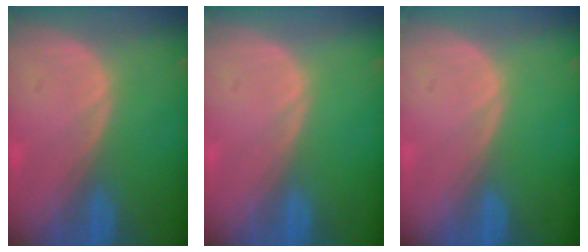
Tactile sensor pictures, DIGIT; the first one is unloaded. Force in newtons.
{"total": 0.0}
{"total": 0.0}